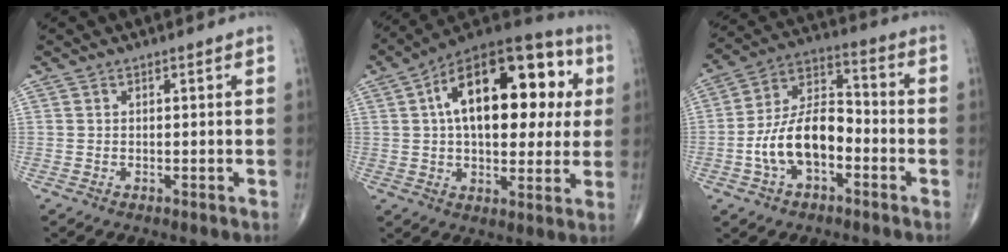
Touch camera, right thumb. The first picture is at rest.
{"total": 24.9, "force": [5.5, 13.0, 20.4], "torque": [-0.282, 0.025, 0.075]}
{"total": 13.7, "force": [-4.0, 7.6, 10.6], "torque": [-0.185, 0.046, -0.078]}